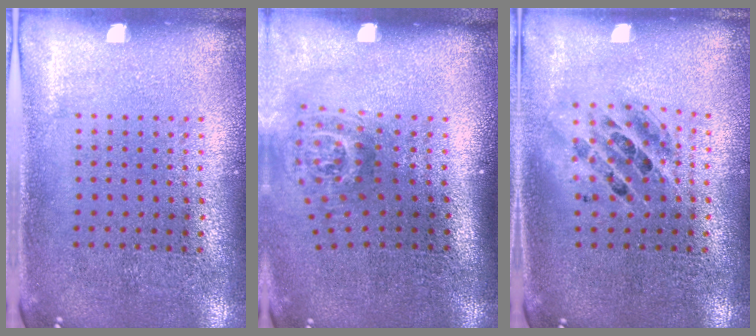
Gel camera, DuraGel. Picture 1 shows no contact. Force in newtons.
{"total": 1.9, "press": 1.2, "slide": 1.4}
{"total": 1.3, "press": 1.1, "slide": 0.6}